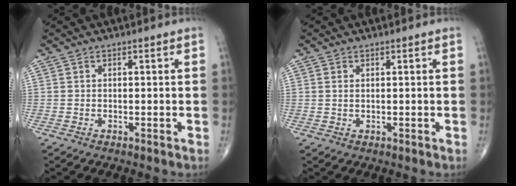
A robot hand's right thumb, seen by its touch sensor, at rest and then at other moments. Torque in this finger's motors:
{"motor_torque": [0.12, -0.08, 0.31, 0.01, -0.01]}